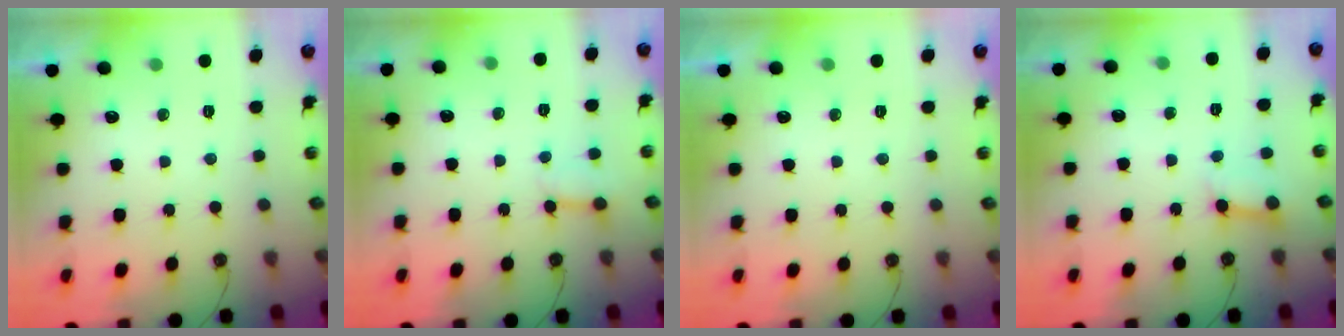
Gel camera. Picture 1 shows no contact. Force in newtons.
{"total": 3.4, "press": 3.4, "slide": 0.2}
{"total": 0.0}
{"total": 3.1, "press": 3.1, "slide": 0.1}